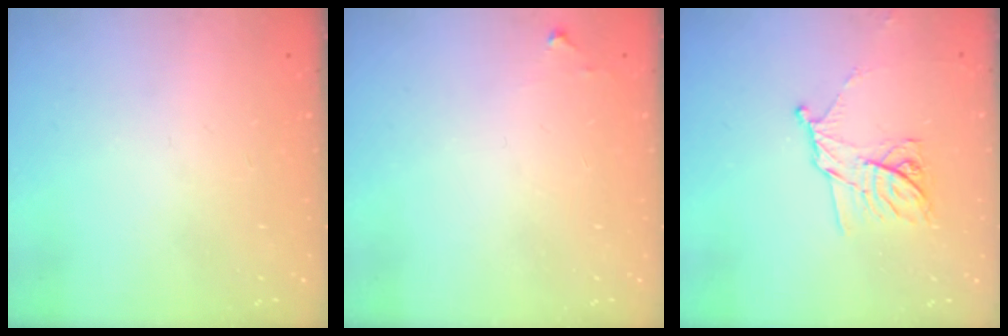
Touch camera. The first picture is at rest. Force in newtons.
{"total": 5.0, "press": 5.0, "slide": 0.7}
{"total": 11.3, "press": 11.3, "slide": 0.7}